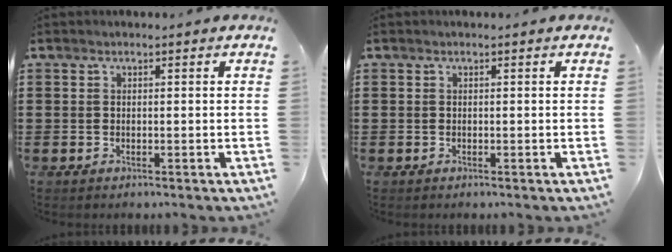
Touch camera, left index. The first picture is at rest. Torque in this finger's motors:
{"motor_torque": [0.00, 0.00, 0.00, 0.00]}